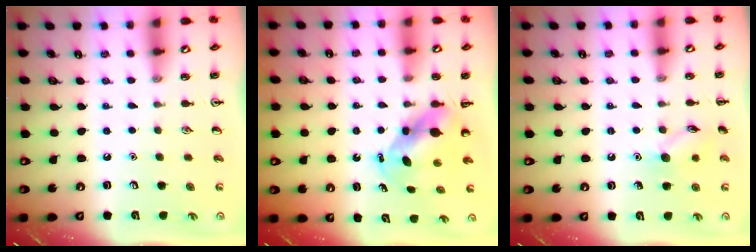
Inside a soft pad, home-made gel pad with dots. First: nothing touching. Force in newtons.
{"total": 5.3, "press": 5.1, "slide": 1.4}
{"total": 8.2, "press": 8.2, "slide": 0.7}